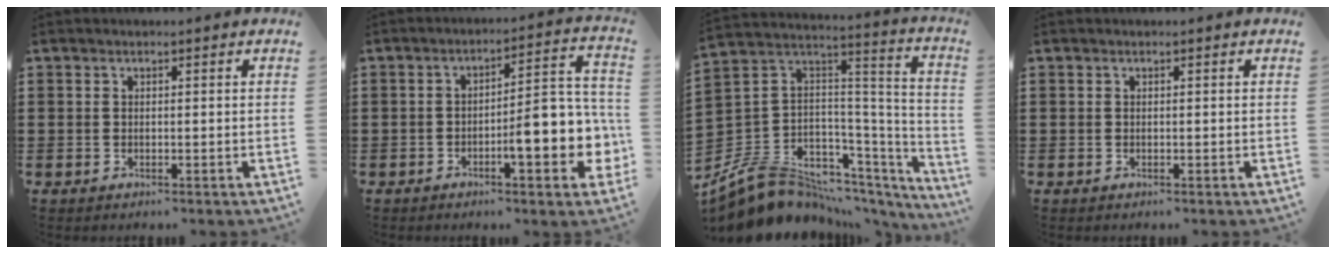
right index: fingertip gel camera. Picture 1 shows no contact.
{"total": 10.4, "force": [-3.0, 3.2, 9.4], "torque": [-0.122, -0.018, -0.054]}
{"total": 8.9, "force": [-5.4, 6.4, 2.8], "torque": [-0.080, -0.005, -0.096]}
{"total": 0.0}